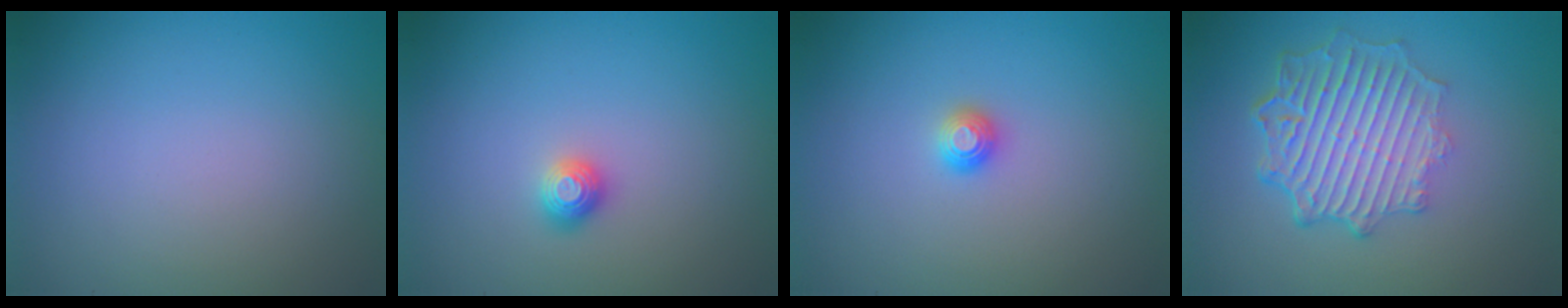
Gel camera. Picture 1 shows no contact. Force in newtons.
{"total": 1.1, "press": 1.0, "slide": 0.3}
{"total": 1.2, "press": 1.1, "slide": 0.3}
{"total": 6.4, "press": 4.7, "slide": 4.3}